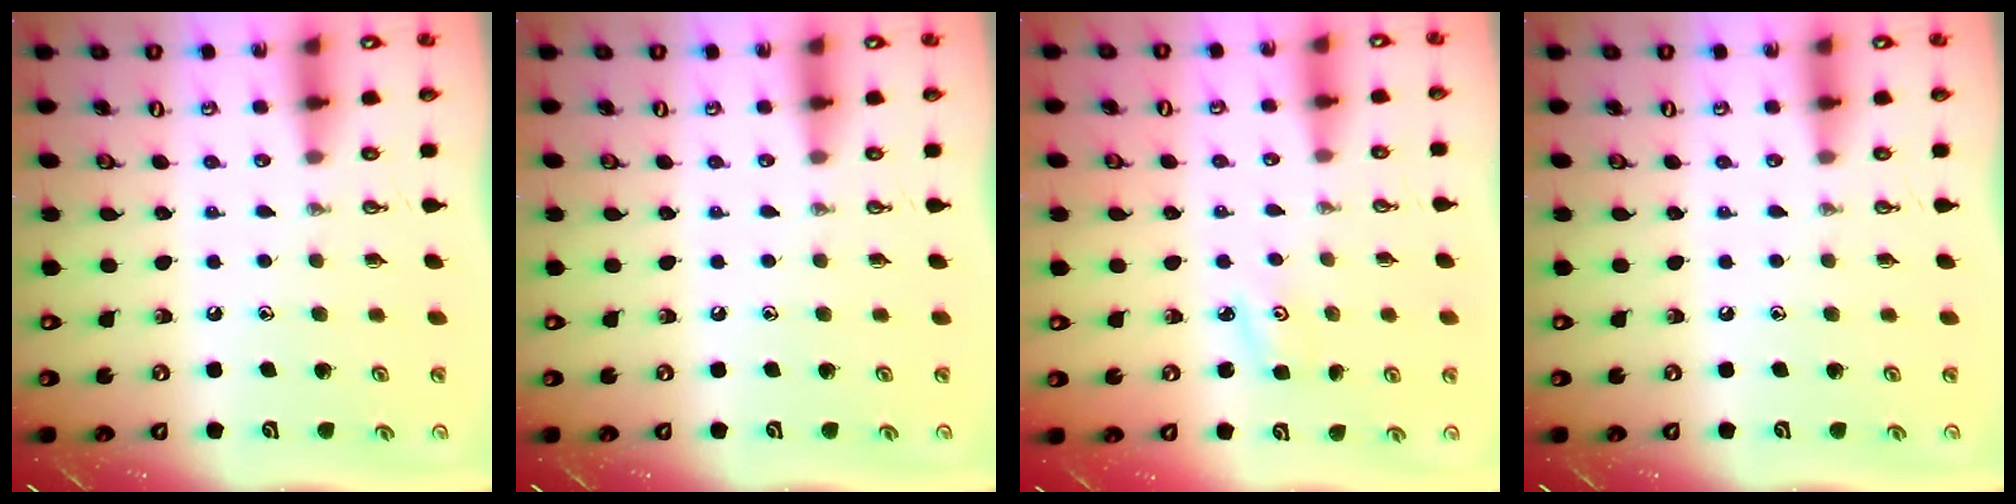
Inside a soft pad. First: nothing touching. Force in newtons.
{"total": 0.0}
{"total": 3.0, "press": 3.0, "slide": 0.4}
{"total": 0.0}